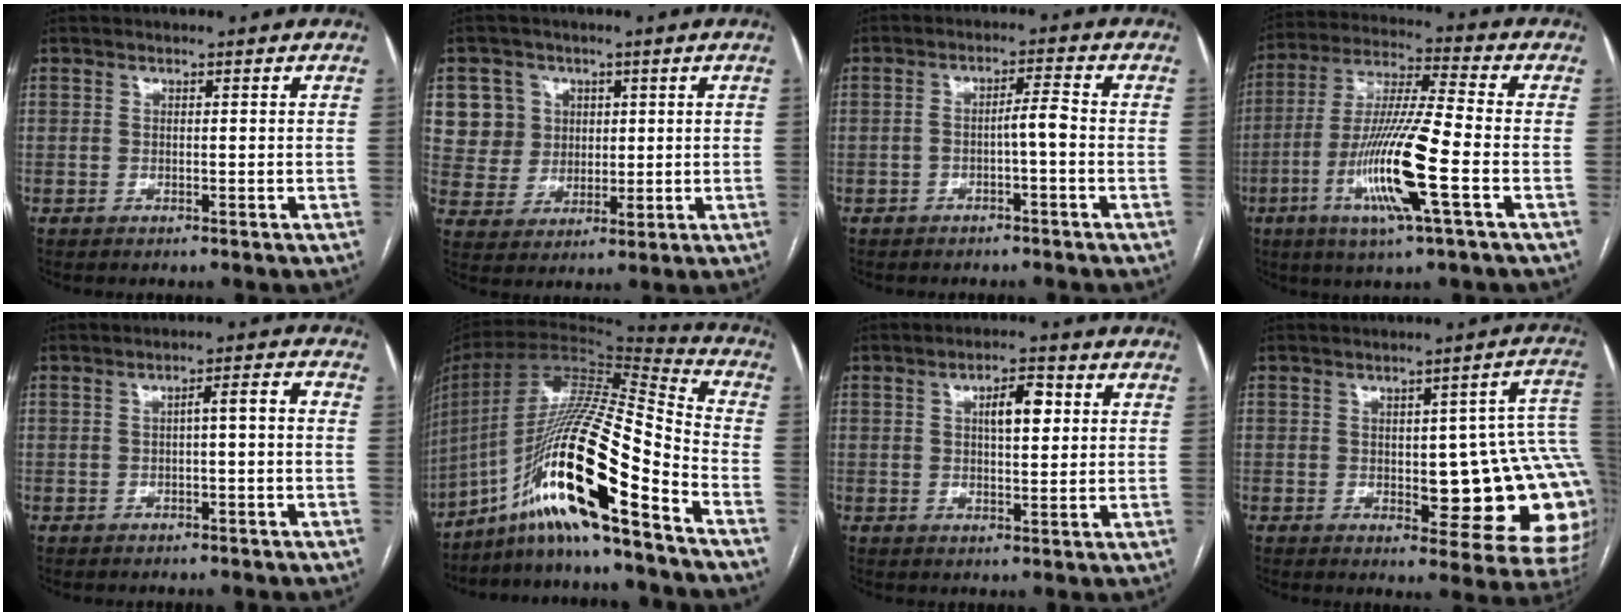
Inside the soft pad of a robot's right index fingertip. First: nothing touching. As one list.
[{"total": 8.4, "force": [2.9, 7.8, 1.2], "torque": [-0.023, 0.020, 0.063]}, {"total": 3.3, "force": [-1.1, 0.2, 3.1], "torque": [-0.049, 0.011, -0.017]}, {"total": 15.1, "force": [-4.8, 0.2, 14.3], "torque": [-0.288, -0.014, -0.094]}, {"total": 3.1, "force": [-0.4, 0.4, 3.0], "torque": [-0.043, 0.015, -0.005]}, {"total": 21.3, "force": [-12.8, 1.0, 17.0], "torque": [-0.330, -0.005, -0.234]}, {"total": 5.5, "force": [1.6, 1.8, 4.9], "torque": [-0.081, 0.011, 0.026]}, {"total": 17.9, "force": [-0.3, 5.3, 17.1], "torque": [-0.131, 0.023, 0.007]}]